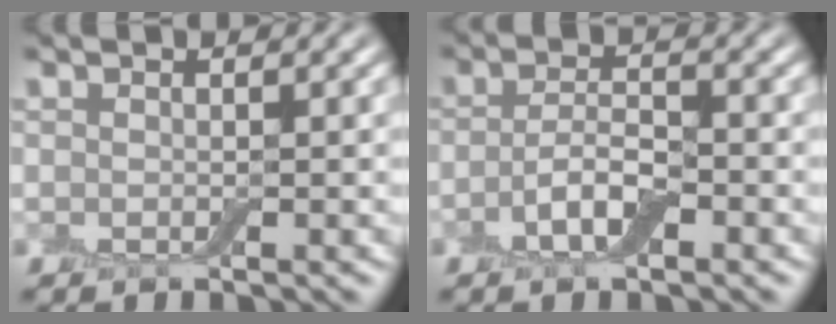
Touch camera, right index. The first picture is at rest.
{"total": 3.1, "force": [-1.2, 1.2, 2.6], "torque": [-0.055, 0.002, -0.029]}